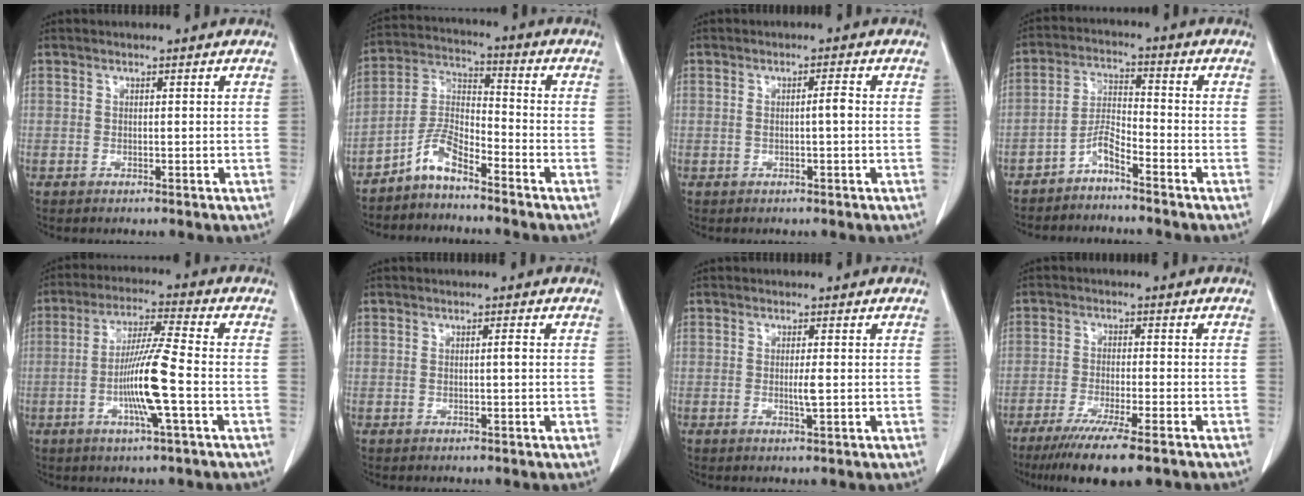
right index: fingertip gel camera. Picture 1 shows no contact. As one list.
[{"total": 6.2, "force": [-4.8, 1.8, 3.5], "torque": [-0.079, 0.010, -0.100]}, {"total": 2.1, "force": [-0.2, 0.1, 2.1], "torque": [-0.037, 0.002, -0.002]}, {"total": 4.2, "force": [-3.5, 0.4, 2.4], "torque": [-0.050, 0.000, -0.069]}, {"total": 10.3, "force": [-2.5, -0.5, 9.9], "torque": [-0.193, -0.006, -0.053]}, {"total": 1.0, "force": [0.0, 0.0, 1.0], "torque": [-0.019, 0.001, 0.001]}, {"total": 1.8, "force": [-0.2, 0.0, 1.7], "torque": [-0.032, -0.004, -0.003]}, {"total": 11.0, "force": [-7.9, 0.8, 7.6], "torque": [-0.115, -0.025, -0.120]}]